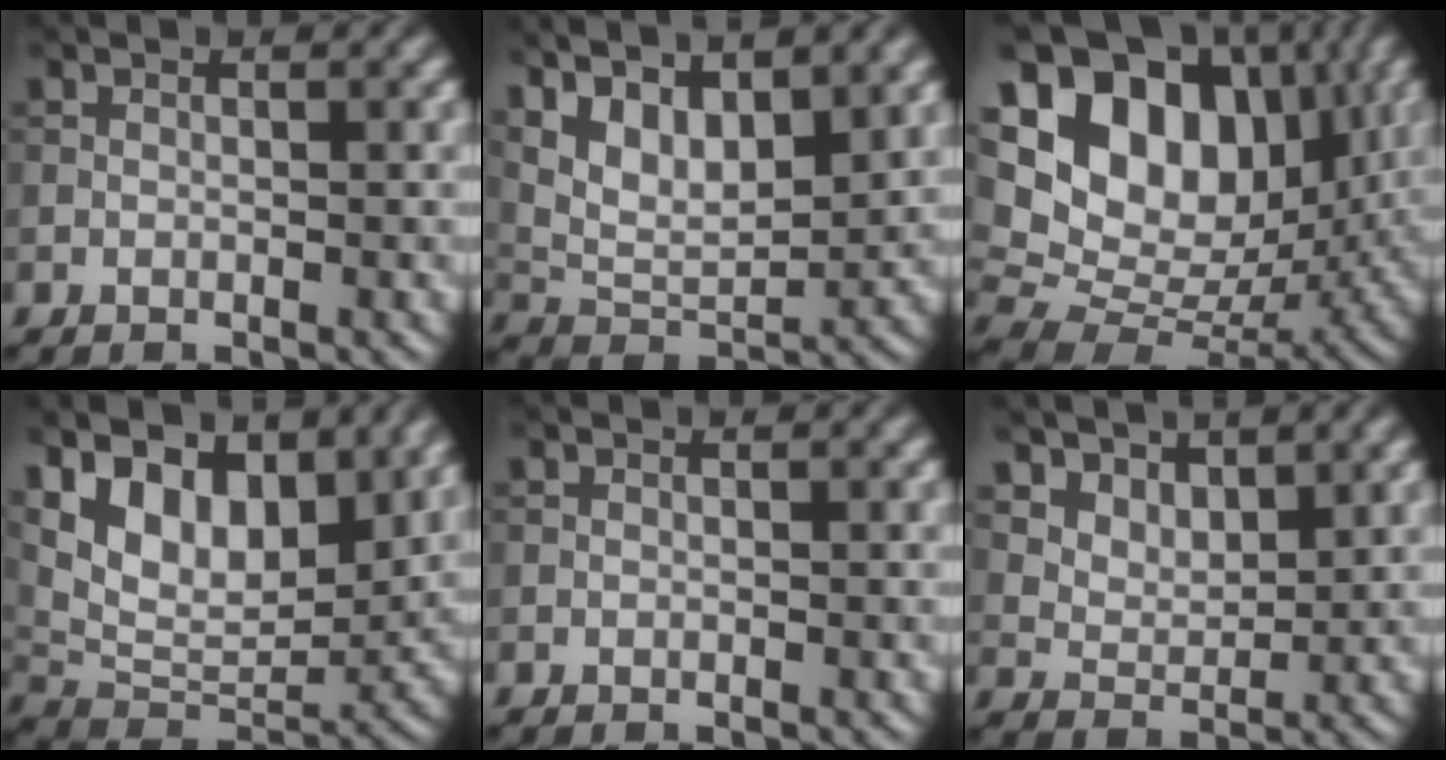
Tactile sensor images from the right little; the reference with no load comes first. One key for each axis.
{"total": 9.0, "fx": 5.1, "fy": 3.9, "fz": 6.3, "tx": -0.134, "ty": 0.015, "tz": 0.087}
{"total": 16.6, "fx": 5.8, "fy": 11.6, "fz": 10.3, "tx": -0.190, "ty": 0.042, "tz": 0.106}
{"total": 11.2, "fx": 5.6, "fy": 6.3, "fz": 7.3, "tx": -0.137, "ty": 0.004, "tz": 0.093}
{"total": 0.0}
{"total": 4.5, "fx": 3.5, "fy": 2.3, "fz": 1.7, "tx": -0.051, "ty": -0.017, "tz": 0.080}